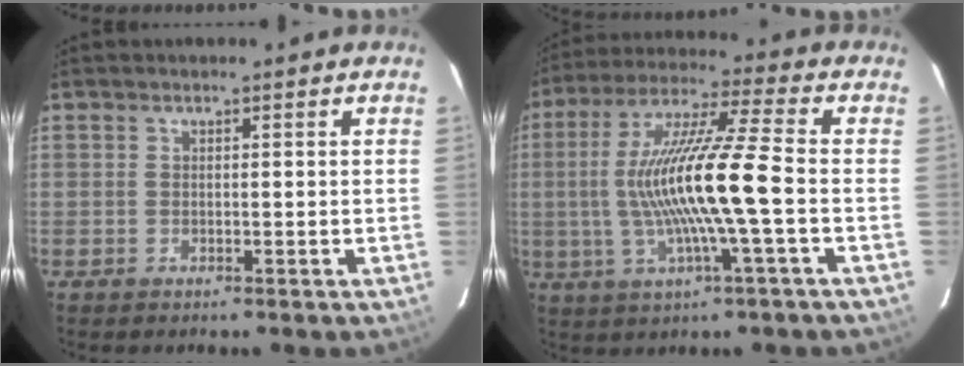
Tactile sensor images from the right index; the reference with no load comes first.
{"total": 15.8, "force": [-1.9, -0.2, 15.7], "torque": [-0.301, 0.001, -0.032]}